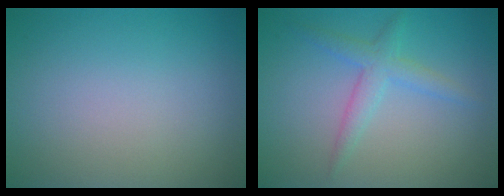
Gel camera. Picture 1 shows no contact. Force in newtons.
{"total": 2.4, "press": 2.4, "slide": 0.1}